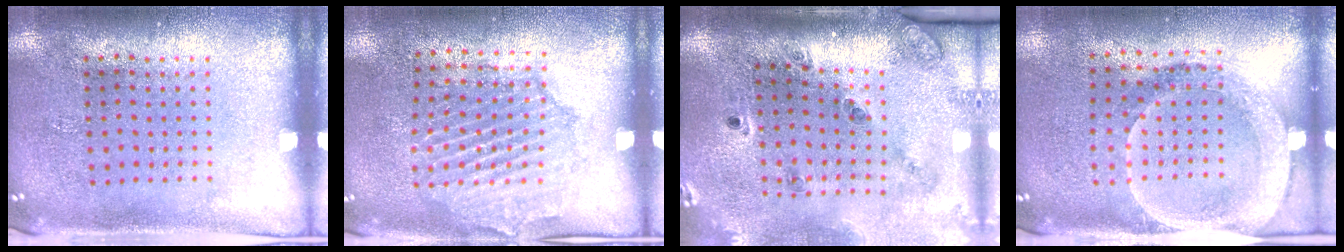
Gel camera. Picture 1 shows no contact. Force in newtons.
{"total": 1.6, "press": 1.6, "slide": 0.4}
{"total": 1.8, "press": 1.6, "slide": 0.8}
{"total": 1.9, "press": 1.7, "slide": 0.9}